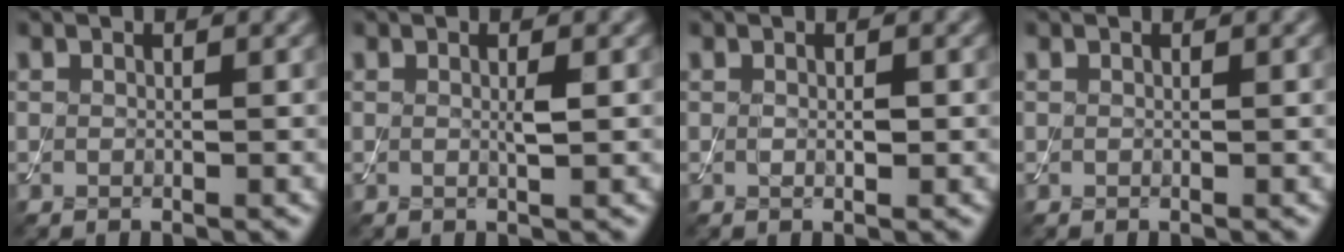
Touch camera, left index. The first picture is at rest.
{"total": 0.8, "force": [0.1, 0.0, 0.8], "torque": [-0.016, 0.000, -0.001]}
{"total": 0.8, "force": [0.0, 0.3, 0.7], "torque": [-0.014, -0.002, 0.000]}
{"total": 0.0}